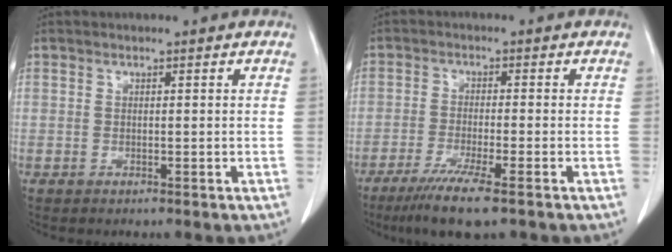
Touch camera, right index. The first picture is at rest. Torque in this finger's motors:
{"motor_torque": [0.43, -0.40, 0.36, 0.09]}